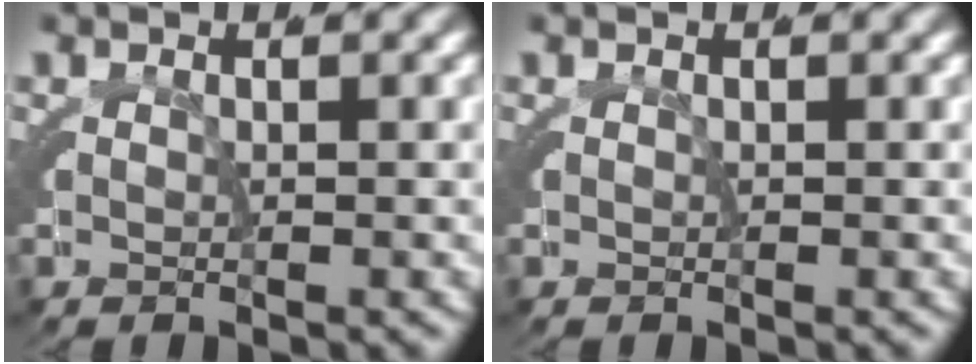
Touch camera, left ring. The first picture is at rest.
{"total": 0.0}